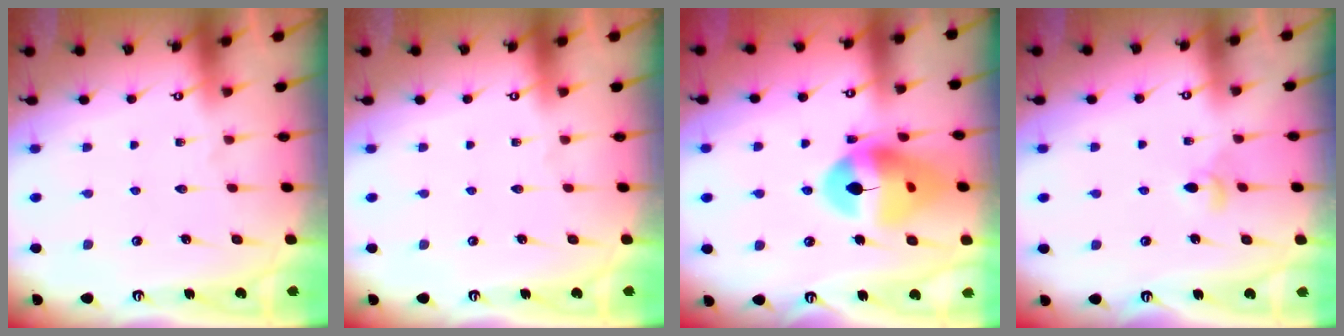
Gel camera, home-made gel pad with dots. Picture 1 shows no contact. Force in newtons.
{"total": 0.0}
{"total": 16.3, "press": 16.1, "slide": 2.3}
{"total": 3.9, "press": 3.8, "slide": 0.8}